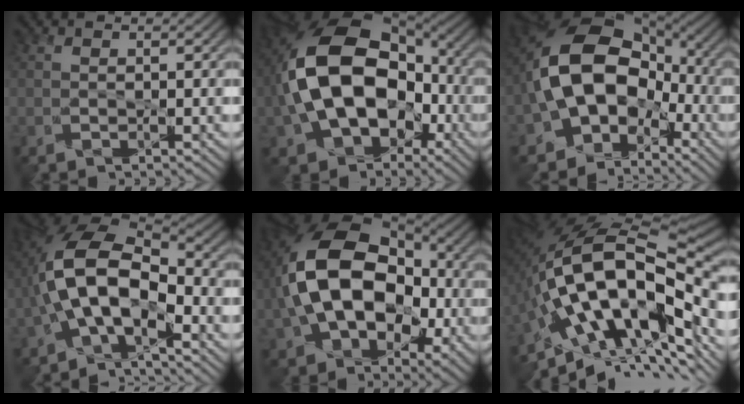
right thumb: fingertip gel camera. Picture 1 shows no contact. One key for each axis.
{"total": 18.1, "fx": -1.3, "fy": 12.2, "fz": 13.3, "tx": -0.254, "ty": -0.009, "tz": -0.017}
{"total": 15.6, "fx": -2.1, "fy": 11.7, "fz": 10.0, "tx": -0.179, "ty": 0.005, "tz": -0.049}
{"total": 11.7, "fx": -2.5, "fy": 6.0, "fz": 9.7, "tx": -0.202, "ty": 0.007, "tz": -0.055}
{"total": 16.8, "fx": 0.1, "fy": 11.0, "fz": 12.7, "tx": -0.235, "ty": 0.001, "tz": 0.004}
{"total": 18.6, "fx": -2.9, "fy": 8.7, "fz": 16.2, "tx": -0.319, "ty": -0.010, "tz": -0.048}